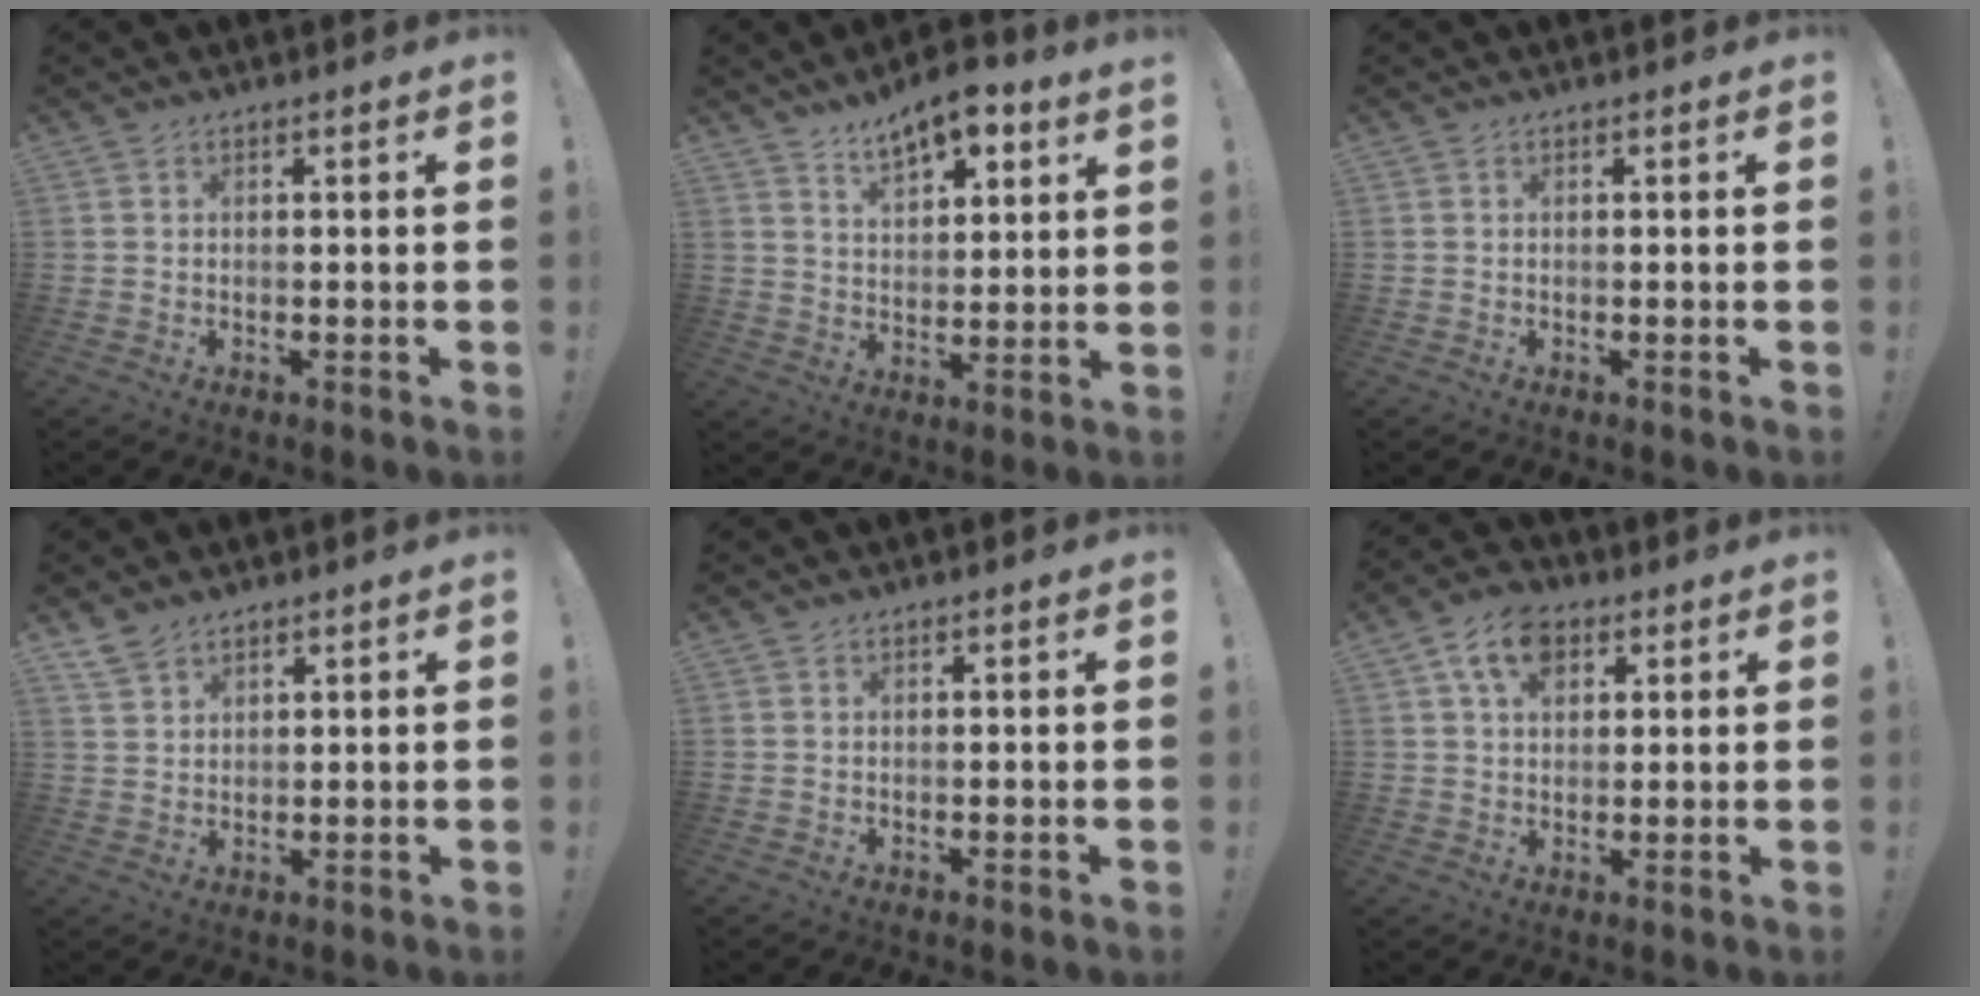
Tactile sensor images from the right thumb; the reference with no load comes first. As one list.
[{"total": 9.1, "force": [6.8, 3.3, 5.1], "torque": [-0.076, -0.039, 0.121]}, {"total": 0.0}, {"total": 4.5, "force": [3.7, 2.3, 1.2], "torque": [-0.018, -0.021, 0.071]}, {"total": 0.0}, {"total": 9.5, "force": [4.4, 6.3, 5.6], "torque": [-0.090, -0.001, 0.082]}]